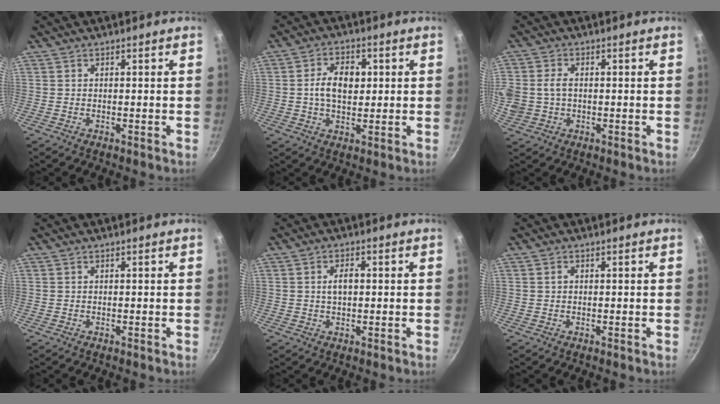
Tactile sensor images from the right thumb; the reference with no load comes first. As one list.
[{"total": 7.7, "force": [0.9, 4.9, 5.8], "torque": [-0.085, 0.007, 0.012]}, {"total": 7.4, "force": [0.1, 5.4, 5.0], "torque": [-0.123, 0.010, 0.006]}, {"total": 0.0}, {"total": 3.2, "force": [0.3, 1.8, 2.7], "torque": [-0.046, 0.004, 0.005]}, {"total": 0.6, "force": [0.1, 0.5, 0.4], "torque": [-0.005, 0.001, 0.000]}]